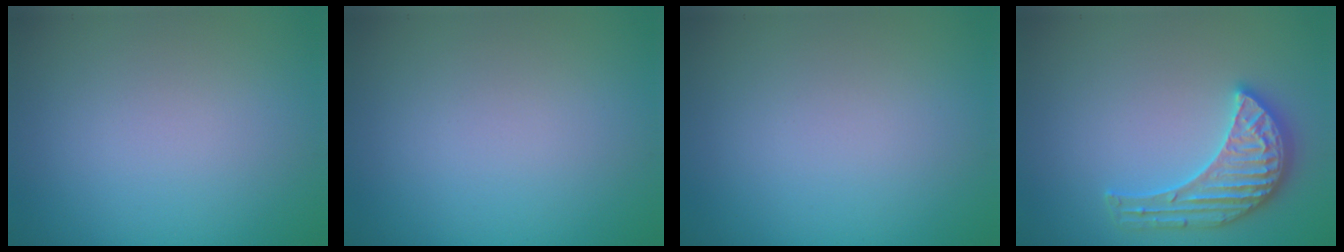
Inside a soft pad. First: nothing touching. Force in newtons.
{"total": 0.0}
{"total": 0.0}
{"total": 3.7, "press": 3.7, "slide": 0.3}